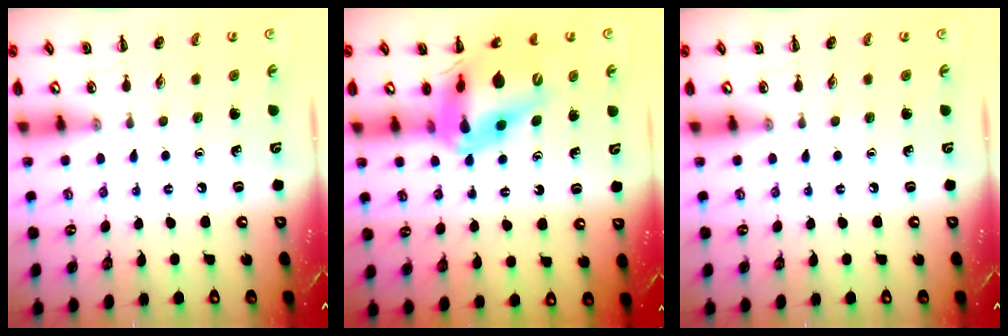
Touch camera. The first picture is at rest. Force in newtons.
{"total": 16.9, "press": 16.1, "slide": 5.1}
{"total": 0.0}